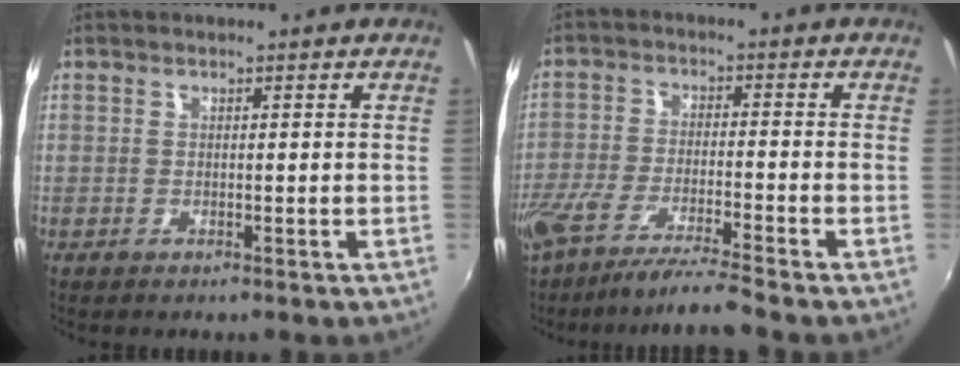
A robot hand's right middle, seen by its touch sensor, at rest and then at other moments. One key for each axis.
{"total": 10.2, "fx": -8.6, "fy": -0.5, "fz": 5.4, "tx": -0.115, "ty": -0.028, "tz": -0.152}